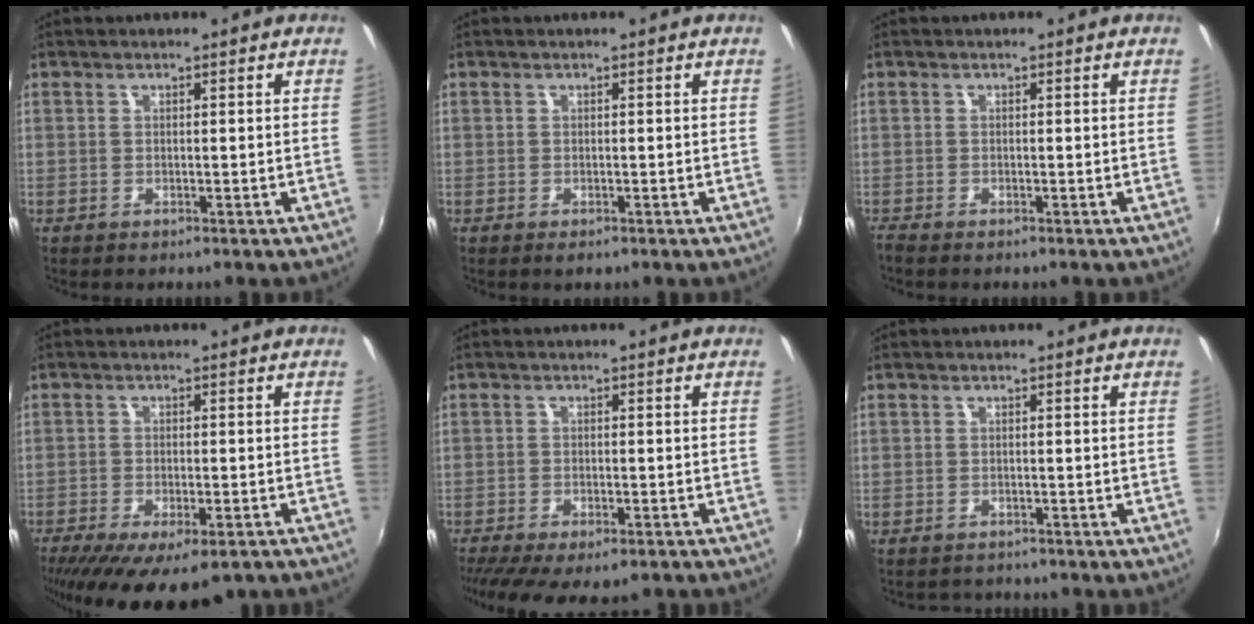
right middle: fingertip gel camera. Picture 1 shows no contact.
{"total": 0.7, "force": [-0.4, 0.4, 0.3], "torque": [-0.007, -0.005, -0.009]}
{"total": 0.9, "force": [-0.9, 0.1, 0.2], "torque": [-0.008, -0.006, -0.020]}
{"total": 14.7, "force": [-10.1, 5.1, 9.4], "torque": [-0.189, -0.057, -0.147]}
{"total": 11.2, "force": [-8.4, 3.5, 6.4], "torque": [-0.139, -0.046, -0.129]}
{"total": 1.9, "force": [-1.7, 0.8, 0.0], "torque": [-0.004, -0.005, -0.026]}